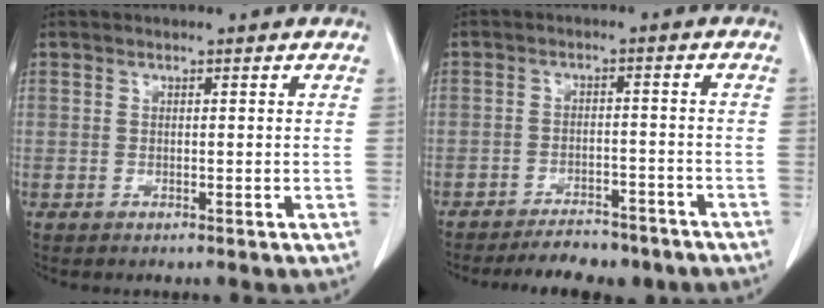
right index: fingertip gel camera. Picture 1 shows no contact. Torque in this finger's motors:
{"motor_torque": [0.74, -1.00, 0.55, 0.14]}